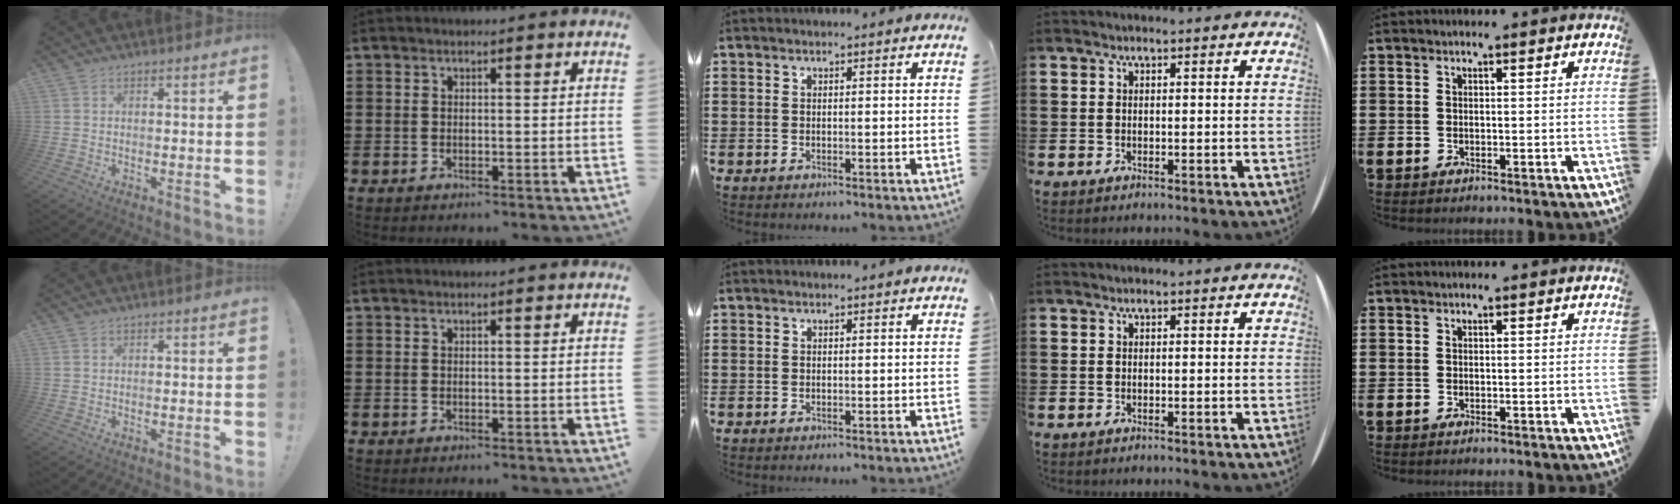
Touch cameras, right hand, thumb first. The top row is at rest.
{}